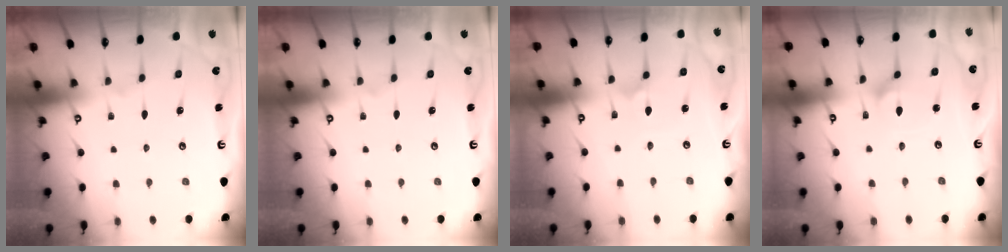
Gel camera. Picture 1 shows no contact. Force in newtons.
{"total": 0.0}
{"total": 1.1, "press": 1.0, "slide": 0.2}
{"total": 2.3, "press": 2.3, "slide": 0.3}